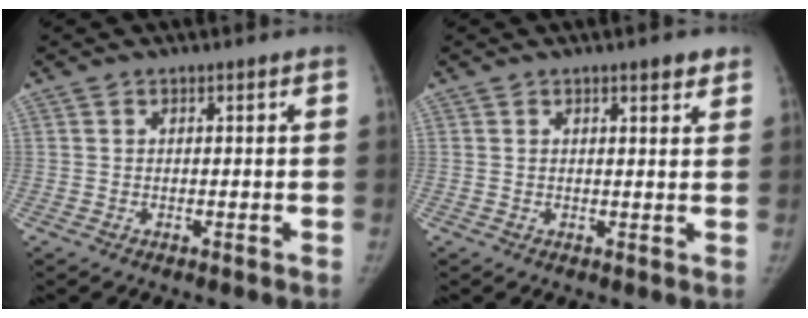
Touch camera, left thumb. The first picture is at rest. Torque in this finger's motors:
{"motor_torque": [0.03, 0.12, -0.21, 0.12, 0.05]}